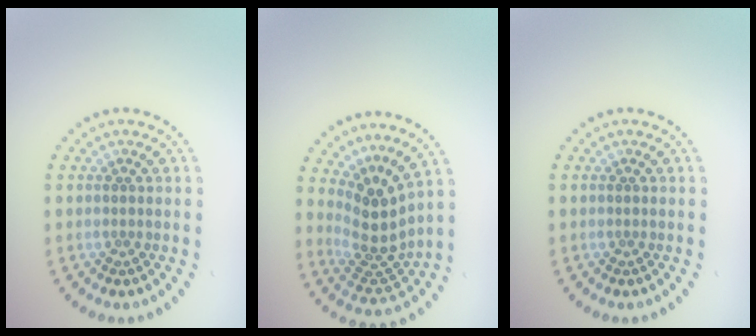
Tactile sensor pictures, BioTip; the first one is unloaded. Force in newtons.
{"total": 3.9, "press": 2.8, "slide": 2.7}
{"total": 0.0}